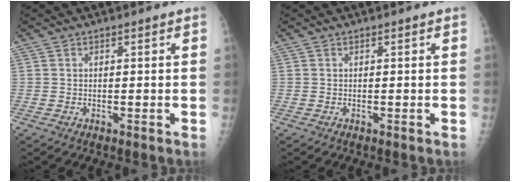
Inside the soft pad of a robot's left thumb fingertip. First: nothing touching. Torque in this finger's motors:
{"motor_torque": [0.00, 0.00, -0.01, 0.01, 0.00]}